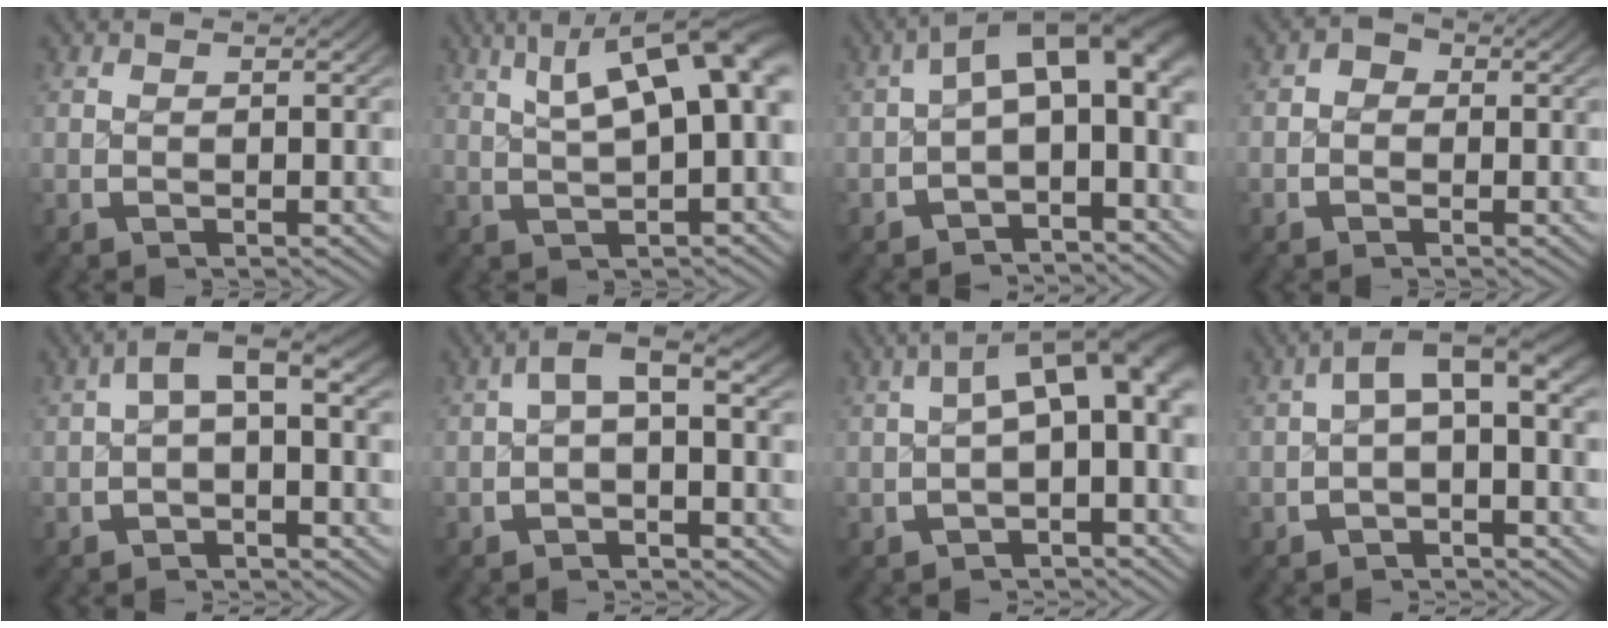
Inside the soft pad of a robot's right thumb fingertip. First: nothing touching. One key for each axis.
{"total": 9.4, "fx": 3.1, "fy": 4.4, "fz": 7.8, "tx": -0.103, "ty": 0.013, "tz": 0.051}
{"total": 7.9, "fx": -0.3, "fy": 4.5, "fz": 6.5, "tx": -0.090, "ty": -0.003, "tz": -0.005}
{"total": 1.7, "fx": -0.1, "fy": 1.5, "fz": 0.8, "tx": -0.012, "ty": 0.000, "tz": -0.008}
{"total": 4.0, "fx": 0.2, "fy": 2.2, "fz": 3.3, "tx": -0.048, "ty": 0.010, "tz": -0.001}
{"total": 3.4, "fx": 0.0, "fy": 1.9, "fz": 2.8, "tx": -0.042, "ty": 0.009, "tz": -0.003}
{"total": 7.0, "fx": 0.1, "fy": 3.6, "fz": 6.0, "tx": -0.079, "ty": 0.008, "tz": 0.004}
{"total": 5.0, "fx": 0.2, "fy": 2.8, "fz": 4.1, "tx": -0.056, "ty": 0.013, "tz": -0.002}